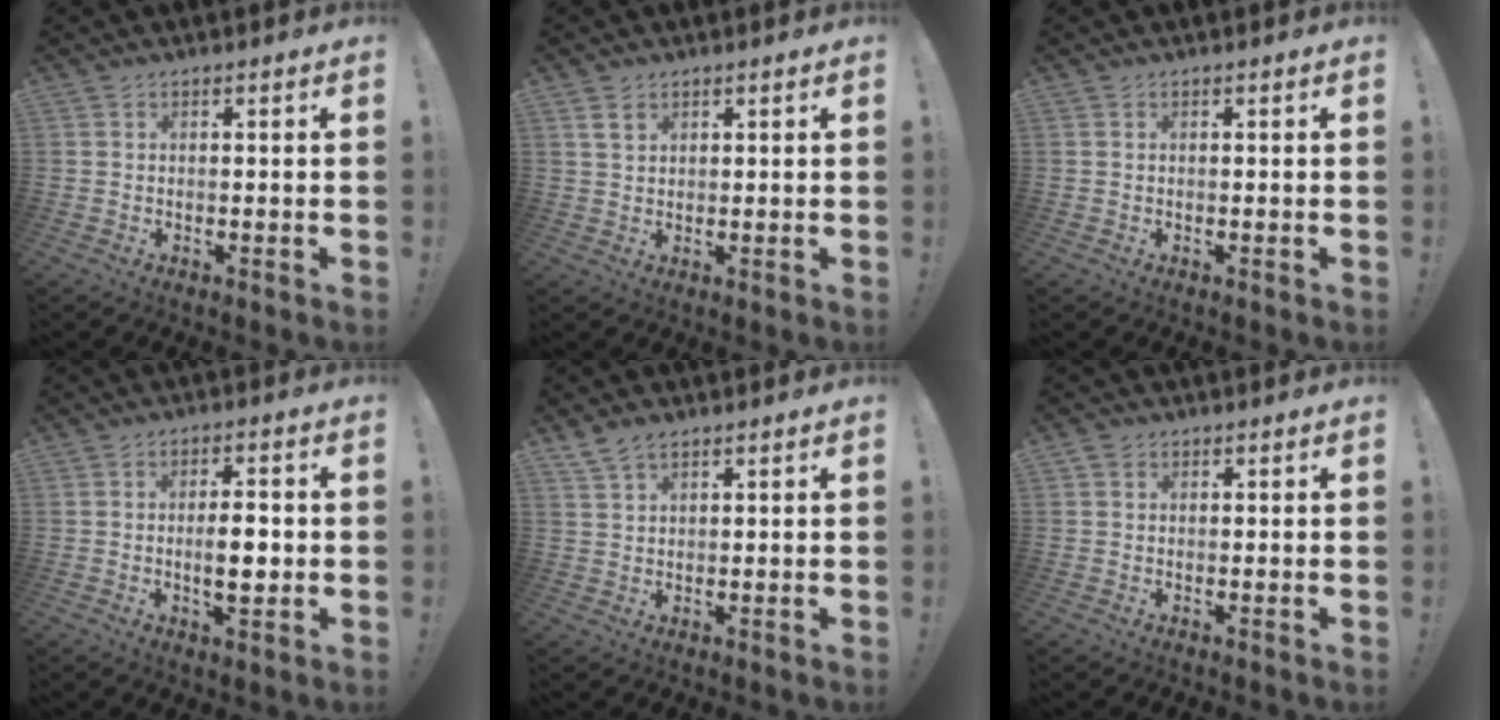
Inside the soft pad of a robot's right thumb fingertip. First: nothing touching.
{"total": 3.1, "force": [2.0, 1.7, 1.7], "torque": [-0.022, -0.007, 0.035]}
{"total": 0.0}
{"total": 6.7, "force": [-0.8, 2.3, 6.2], "torque": [-0.096, -0.007, -0.022]}
{"total": 4.2, "force": [3.2, 1.9, 2.0], "torque": [-0.034, -0.014, 0.061]}
{"total": 1.3, "force": [0.7, 1.1, 0.3], "torque": [-0.004, 0.001, 0.013]}